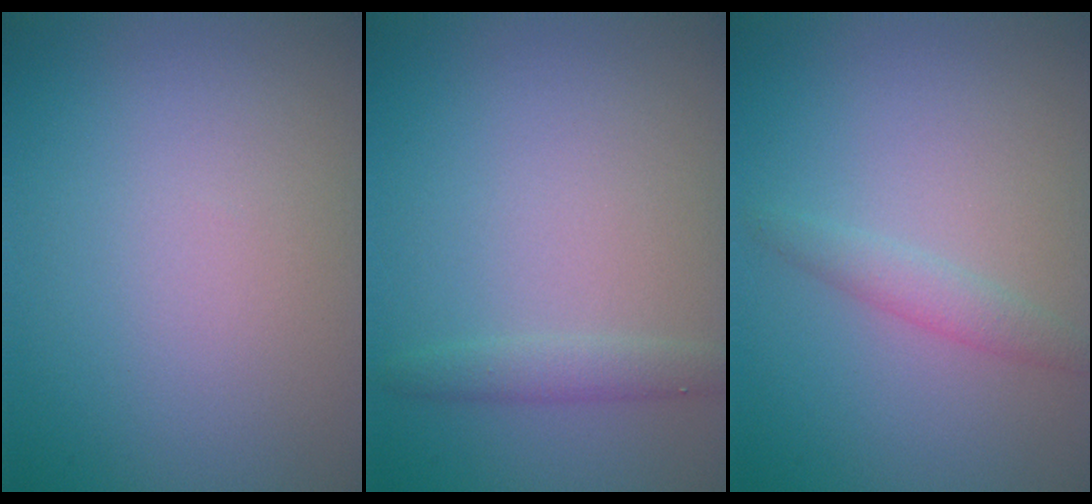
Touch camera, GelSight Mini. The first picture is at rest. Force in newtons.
{"total": 1.5, "press": 1.5, "slide": 0.0}
{"total": 1.6, "press": 1.6, "slide": 0.1}